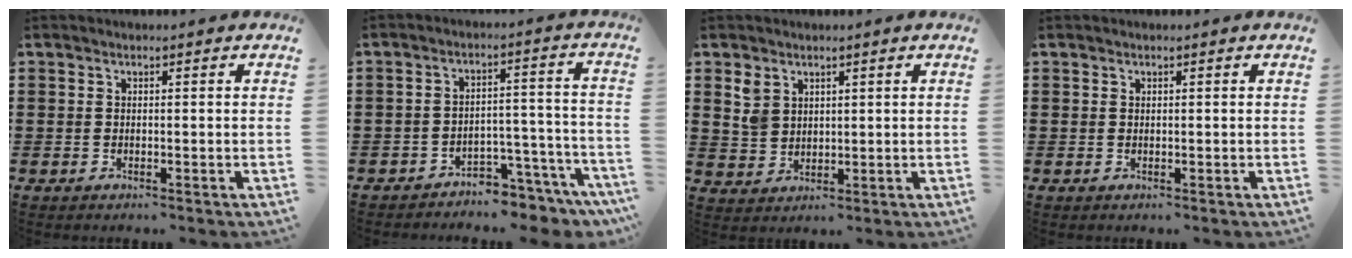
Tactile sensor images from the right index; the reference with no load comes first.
{"total": 4.6, "force": [-4.4, 0.7, 1.1], "torque": [-0.023, 0.009, -0.088]}
{"total": 3.7, "force": [2.2, 2.8, 1.1], "torque": [-0.034, 0.011, 0.042]}
{"total": 0.0}